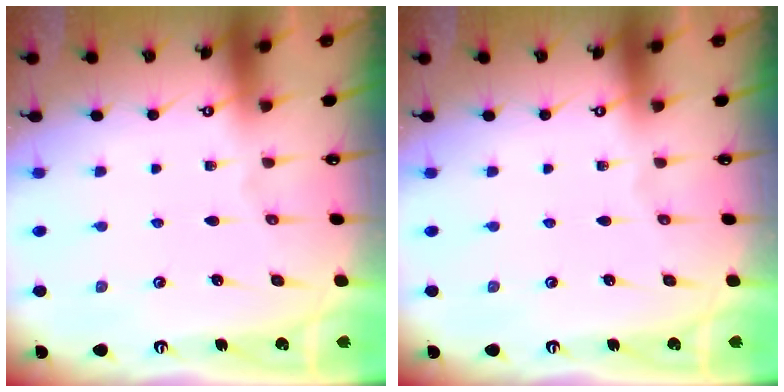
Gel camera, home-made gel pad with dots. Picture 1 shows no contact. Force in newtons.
{"total": 0.0}